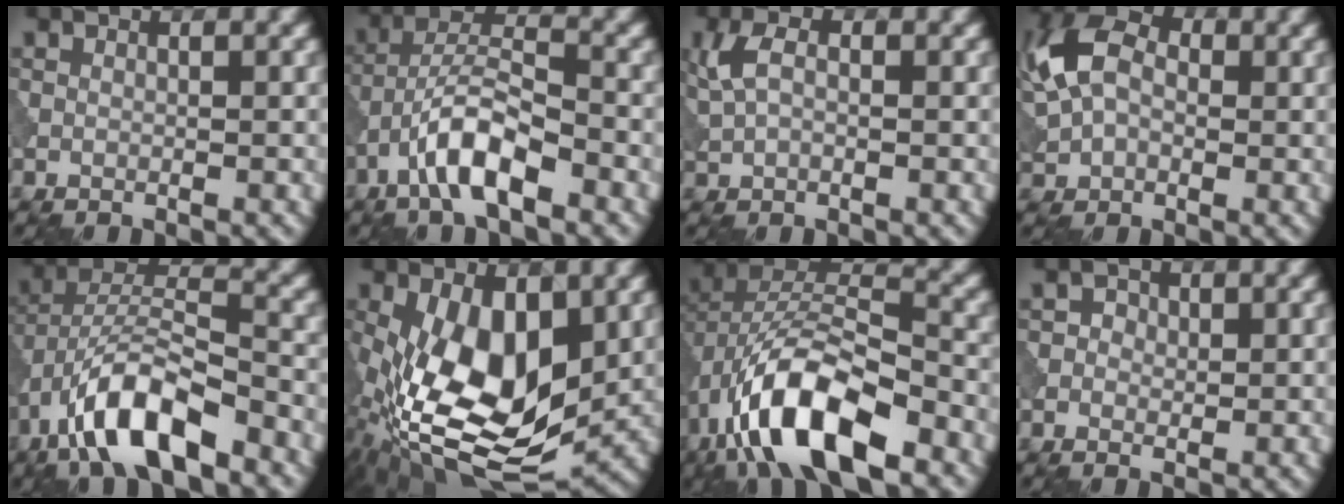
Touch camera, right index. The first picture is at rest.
{"total": 6.4, "force": [-3.5, 2.0, 5.0], "torque": [-0.087, 0.015, -0.068]}
{"total": 3.6, "force": [0.8, 2.1, 2.8], "torque": [-0.068, 0.008, 0.013]}
{"total": 8.6, "force": [1.5, 5.6, 6.3], "torque": [-0.139, 0.022, 0.012]}
{"total": 9.6, "force": [-5.6, 3.4, 7.1], "torque": [-0.122, 0.017, -0.104]}
{"total": 12.7, "force": [-1.2, 6.8, 10.7], "torque": [-0.202, -0.016, -0.022]}
{"total": 12.1, "force": [-5.8, 5.3, 9.3], "torque": [-0.171, 0.009, -0.108]}
{"total": 1.5, "force": [0.2, 1.3, 0.7], "torque": [-0.002, -0.003, -0.002]}